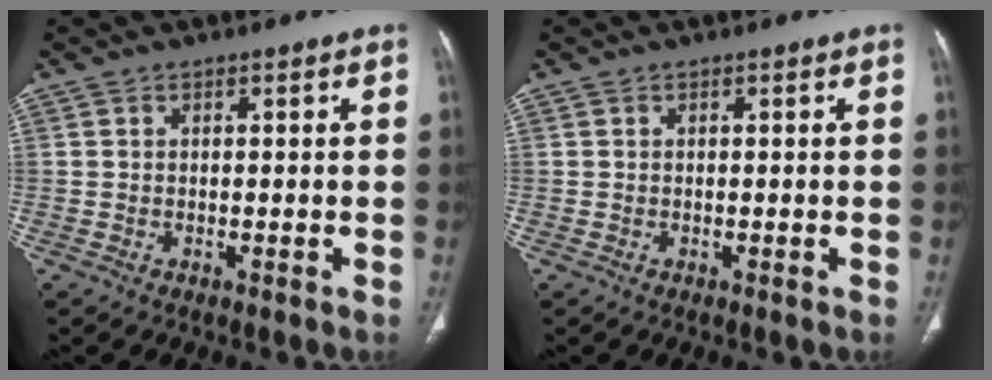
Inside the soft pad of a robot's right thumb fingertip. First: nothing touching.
{"total": 0.0}